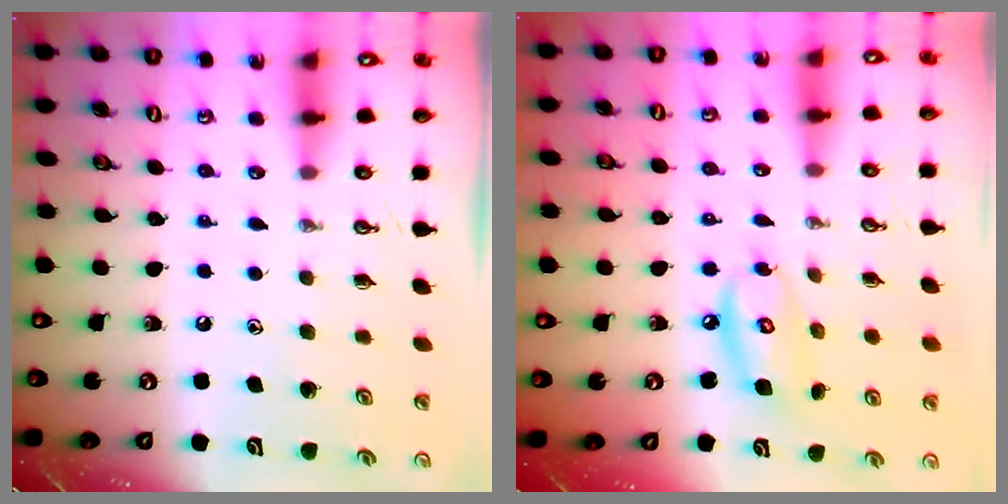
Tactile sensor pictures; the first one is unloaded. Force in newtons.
{"total": 8.8, "press": 8.8, "slide": 0.8}